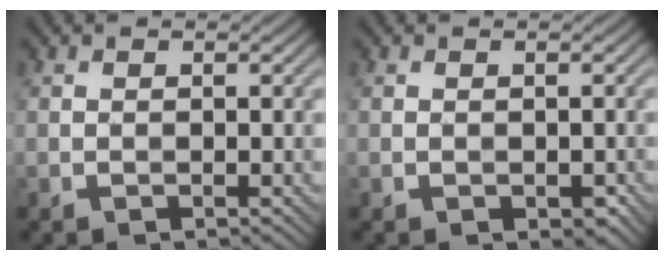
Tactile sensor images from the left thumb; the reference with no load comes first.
{"total": 0.7, "force": [-0.2, 0.5, 0.4], "torque": [-0.009, -0.005, -0.001]}